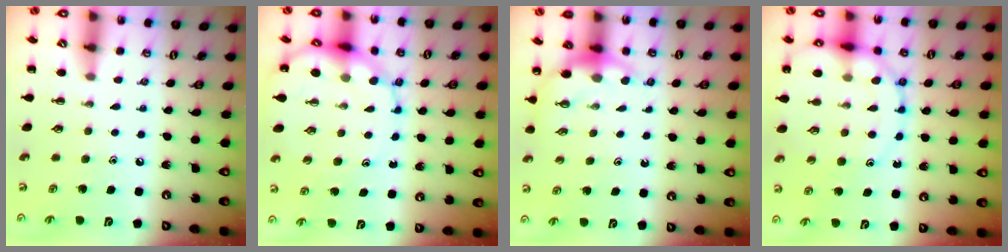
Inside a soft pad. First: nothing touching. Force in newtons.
{"total": 12.5, "press": 12.2, "slide": 2.8}
{"total": 5.9, "press": 5.9, "slide": 0.5}
{"total": 15.1, "press": 14.8, "slide": 3.0}